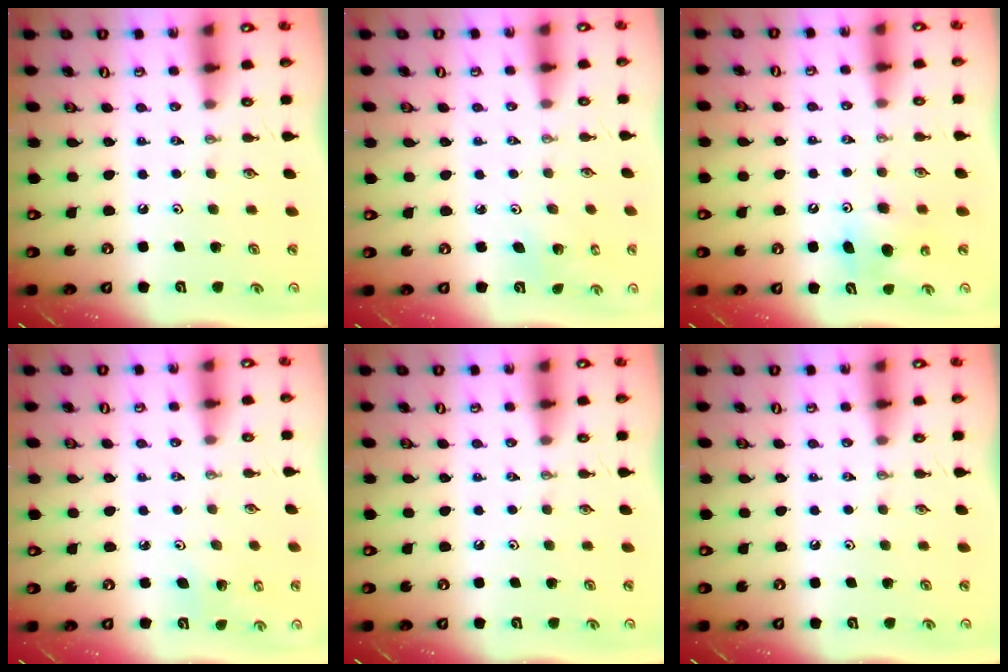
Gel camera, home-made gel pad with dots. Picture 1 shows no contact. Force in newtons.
{"total": 2.2, "press": 2.2, "slide": 0.2}
{"total": 7.5, "press": 7.5, "slide": 0.5}
{"total": 2.7, "press": 2.7, "slide": 0.3}
{"total": 0.0}
{"total": 0.0}